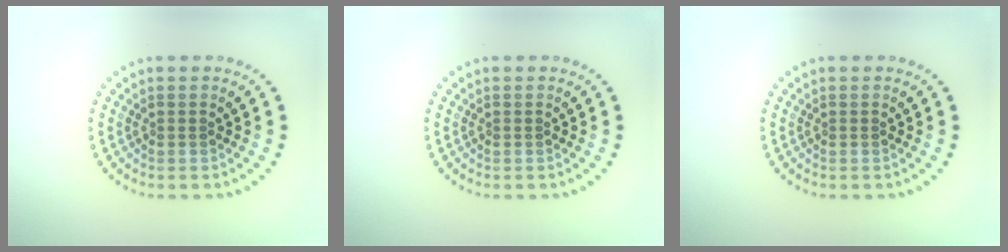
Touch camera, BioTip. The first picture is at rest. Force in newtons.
{"total": 0.0}
{"total": 0.0}